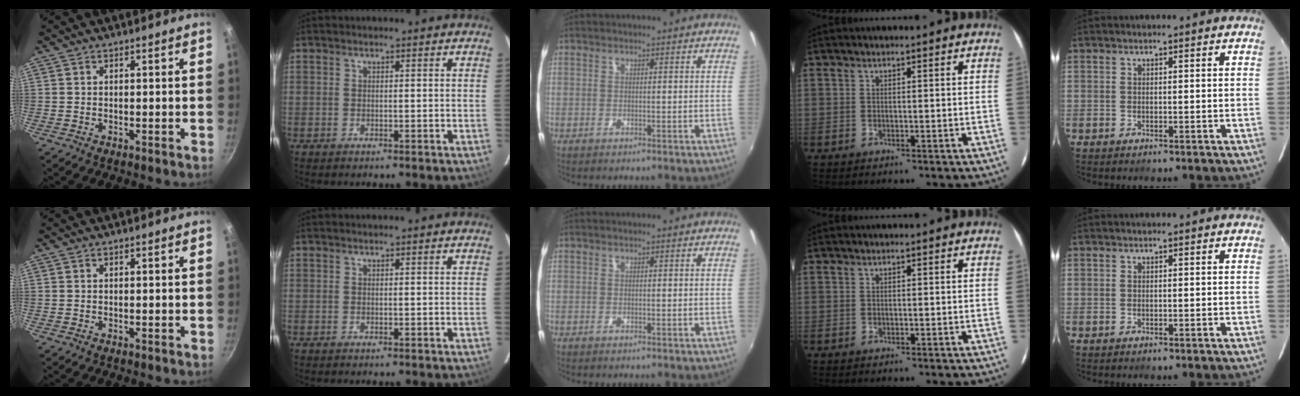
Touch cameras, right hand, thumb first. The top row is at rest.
{}